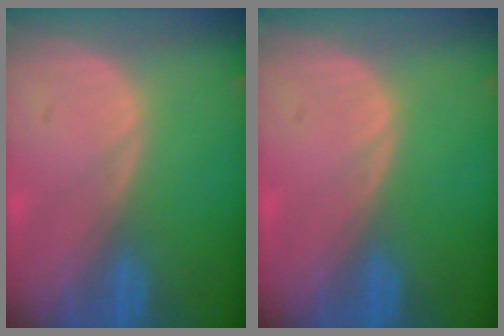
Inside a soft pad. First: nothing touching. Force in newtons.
{"total": 0.0}